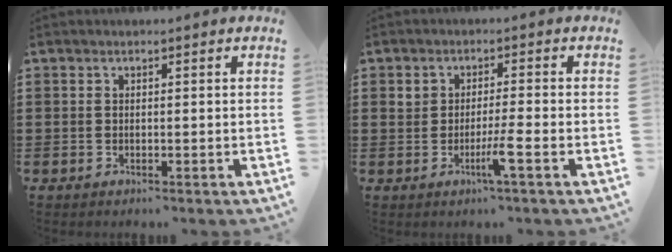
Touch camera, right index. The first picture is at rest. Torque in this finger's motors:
{"motor_torque": [0.32, 0.12, 0.16, 0.05]}